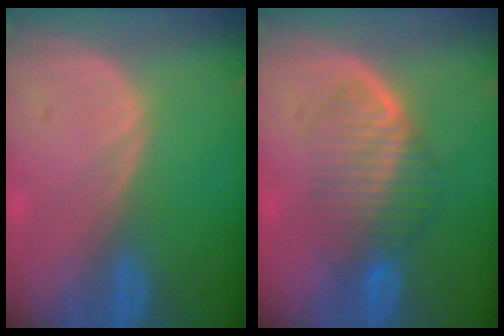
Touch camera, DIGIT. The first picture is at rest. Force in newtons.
{"total": 6.7, "press": 6.4, "slide": 1.8}